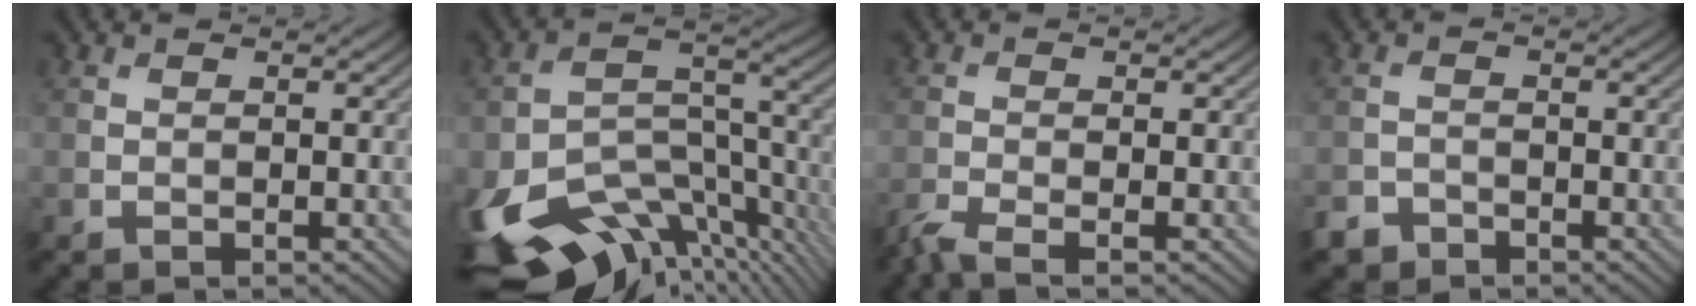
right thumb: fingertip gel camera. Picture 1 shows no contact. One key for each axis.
{"total": 16.5, "fx": -9.6, "fy": 8.6, "fz": 10.4, "tx": -0.228, "ty": -0.053, "tz": -0.131}
{"total": 2.9, "fx": -2.3, "fy": 0.3, "fz": 1.8, "tx": -0.046, "ty": -0.007, "tz": -0.057}
{"total": 2.4, "fx": -2.0, "fy": 1.3, "fz": 0.3, "tx": -0.007, "ty": 0.000, "tz": -0.045}